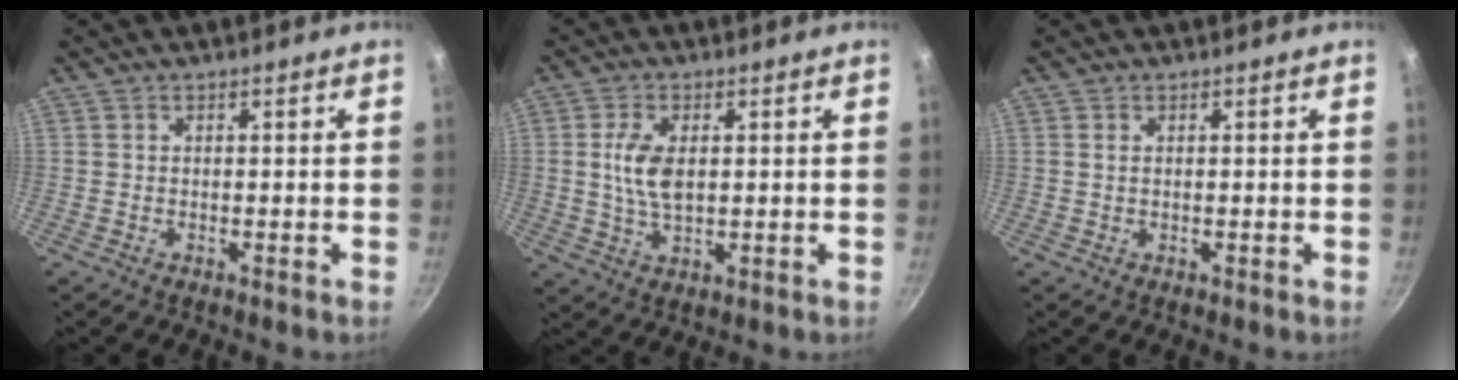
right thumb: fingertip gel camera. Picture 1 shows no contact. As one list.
[{"total": 7.2, "force": [1.0, 3.9, 6.0], "torque": [-0.116, -0.003, 0.018]}, {"total": 0.8, "force": [0.2, 0.4, 0.7], "torque": [-0.012, 0.001, 0.003]}]